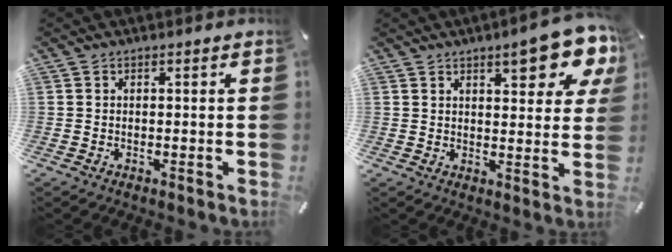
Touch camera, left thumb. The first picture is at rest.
{"total": 11.7, "force": [7.3, 4.1, 8.2], "torque": [-0.096, -0.042, 0.119]}